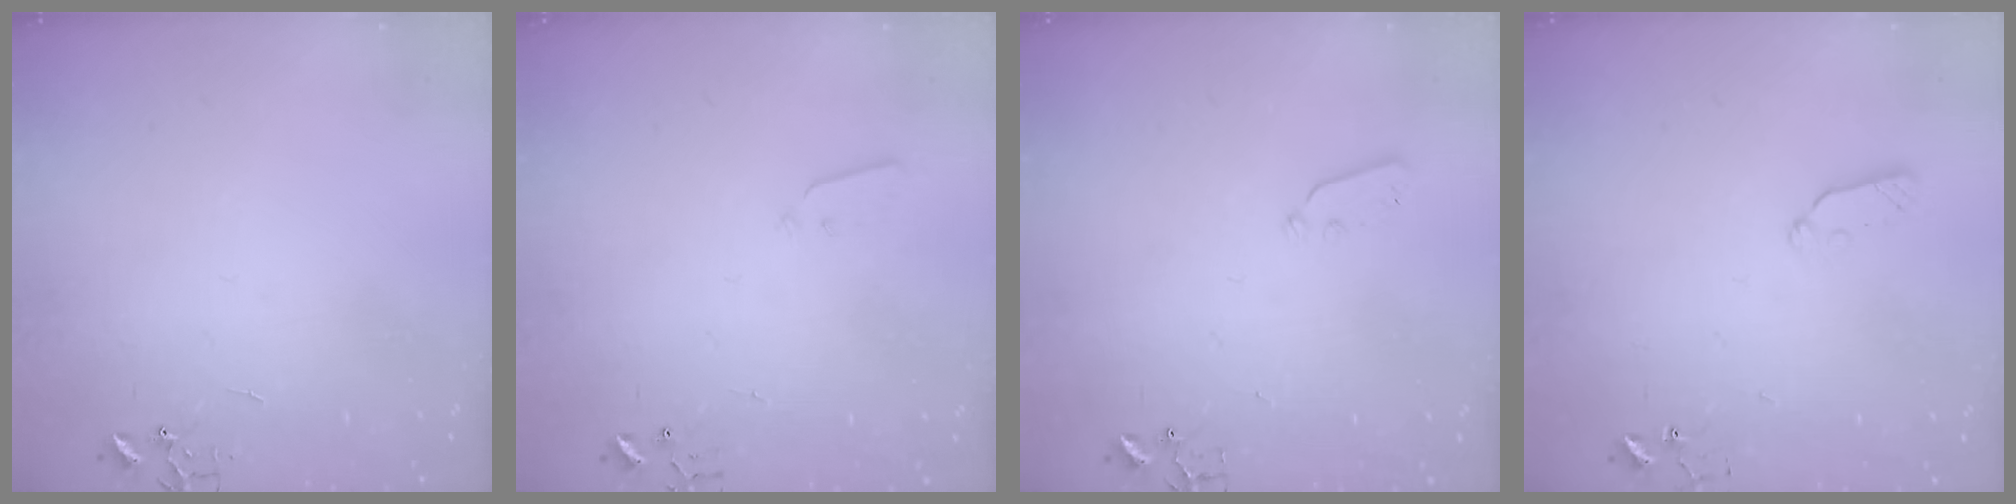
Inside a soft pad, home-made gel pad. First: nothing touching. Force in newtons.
{"total": 2.2, "press": 2.2, "slide": 0.4}
{"total": 3.0, "press": 3.0, "slide": 0.4}
{"total": 5.9, "press": 5.9, "slide": 0.6}